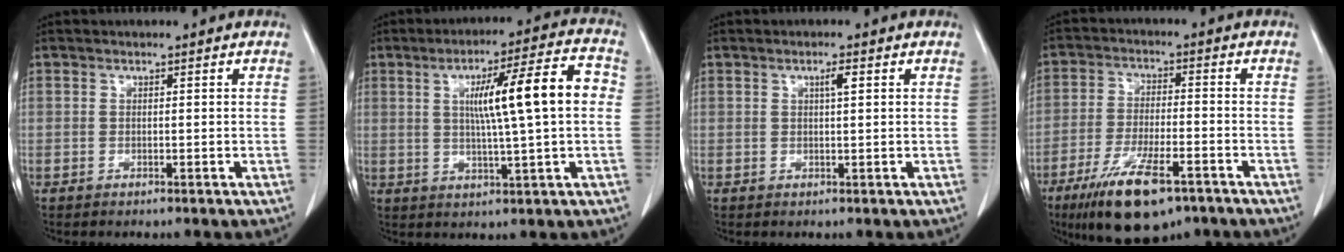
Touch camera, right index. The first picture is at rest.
{"total": 12.5, "force": [1.5, 0.5, 12.4], "torque": [-0.189, 0.019, 0.024]}
{"total": 1.7, "force": [0.6, 0.2, 1.5], "torque": [-0.029, 0.001, 0.010]}
{"total": 12.9, "force": [-8.1, 3.5, 9.4], "torque": [-0.173, -0.022, -0.133]}